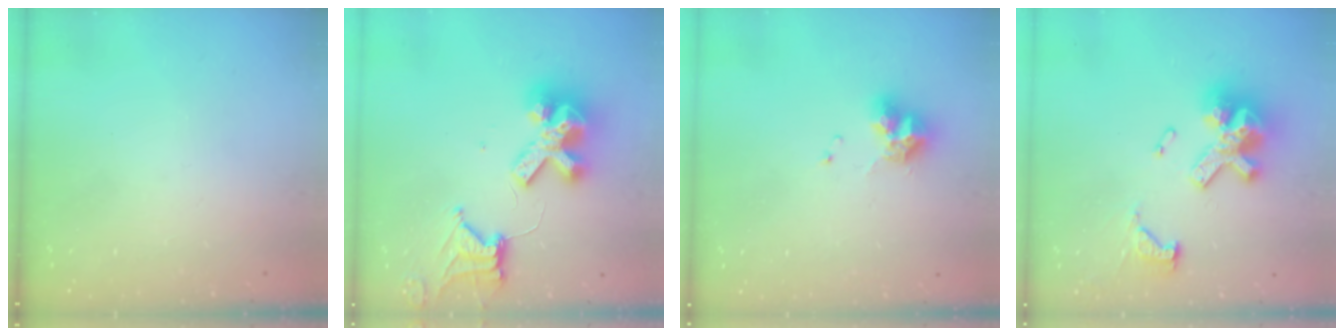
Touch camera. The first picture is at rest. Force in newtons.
{"total": 13.4, "press": 13.3, "slide": 1.6}
{"total": 8.6, "press": 8.5, "slide": 0.6}
{"total": 17.2, "press": 17.2, "slide": 1.6}